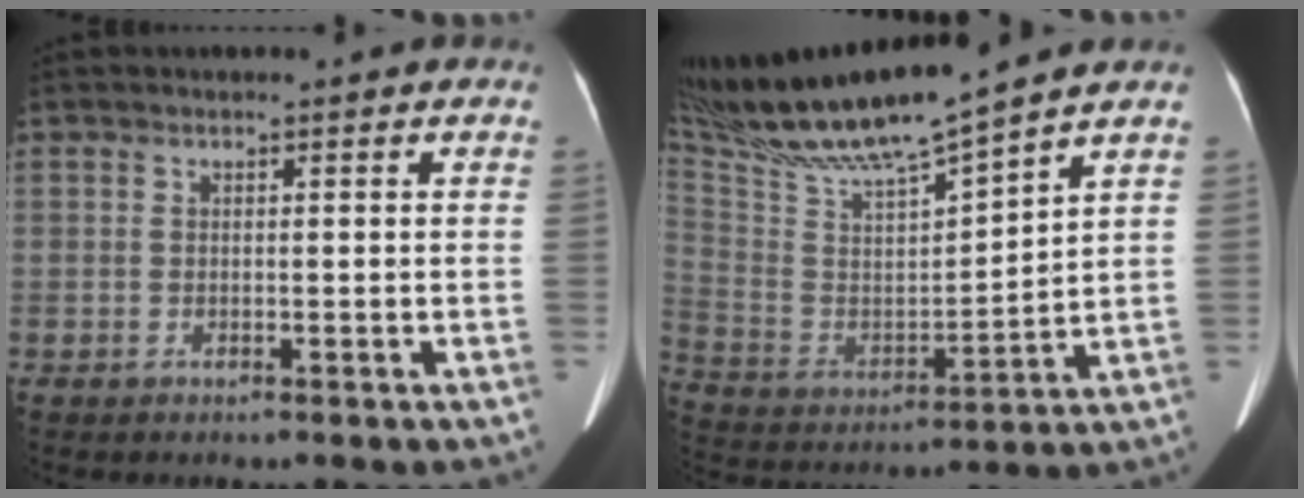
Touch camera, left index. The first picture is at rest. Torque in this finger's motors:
{"motor_torque": [0.17, -0.78, 0.08, 0.04]}